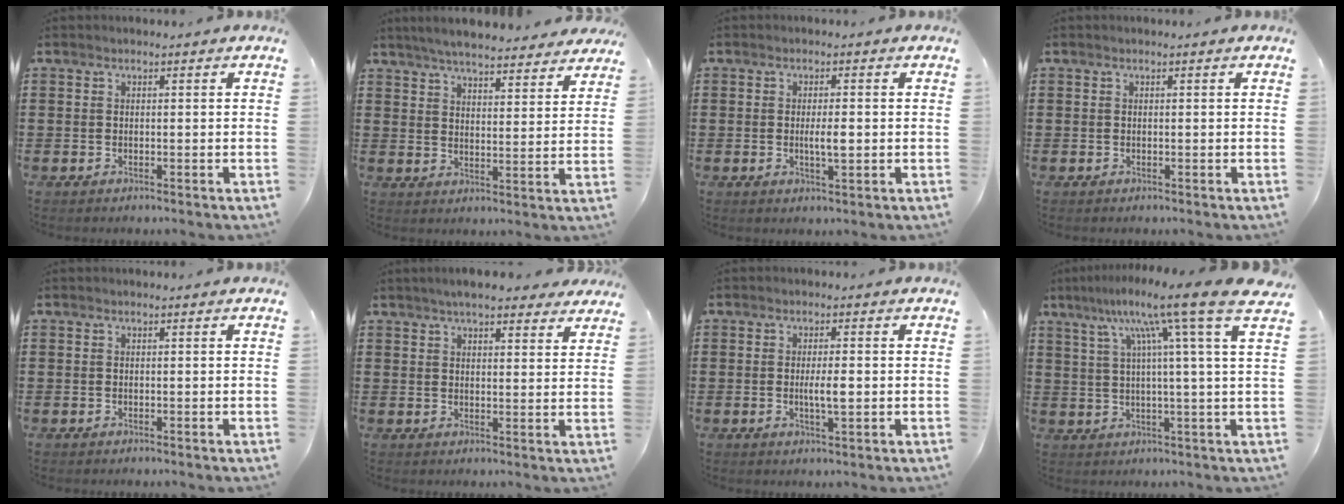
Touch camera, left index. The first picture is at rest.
{"total": 5.5, "force": [5.3, 0.2, 1.6], "torque": [-0.052, -0.023, 0.094]}
{"total": 3.2, "force": [-0.2, 0.7, 3.2], "torque": [-0.056, -0.003, -0.003]}
{"total": 0.0}
{"total": 0.0}
{"total": 5.3, "force": [4.6, 1.1, 2.5], "torque": [-0.059, -0.001, 0.085]}
{"total": 3.4, "force": [-0.2, 0.6, 3.4], "torque": [-0.066, -0.006, -0.007]}
{"total": 12.4, "force": [6.8, -1.4, 10.3], "torque": [-0.201, -0.021, 0.096]}